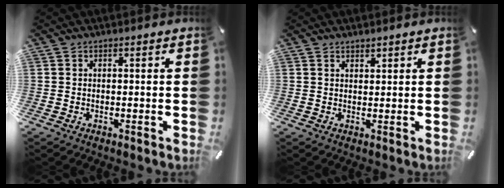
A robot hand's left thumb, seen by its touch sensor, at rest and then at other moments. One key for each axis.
{"total": 1.4, "fx": 1.3, "fy": 0.7, "fz": 0.1, "tx": 0.008, "ty": -0.005, "tz": 0.023}